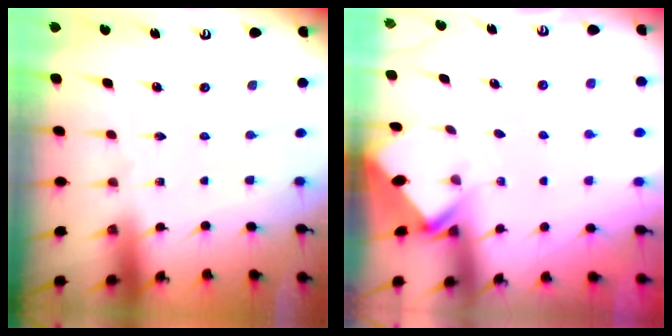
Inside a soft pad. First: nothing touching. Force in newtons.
{"total": 2.5, "press": 2.5, "slide": 0.2}